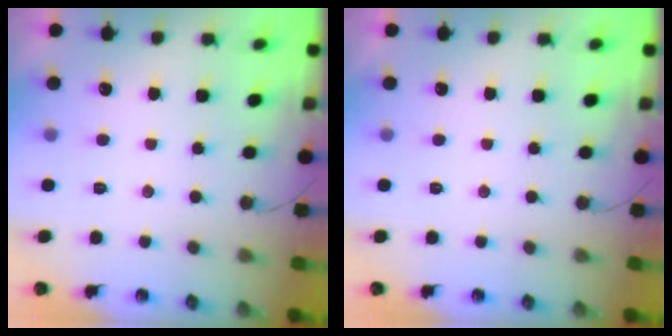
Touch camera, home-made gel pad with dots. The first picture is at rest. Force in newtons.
{"total": 0.0}